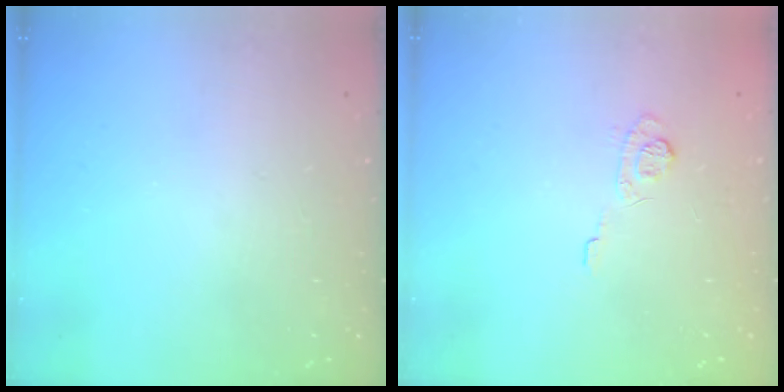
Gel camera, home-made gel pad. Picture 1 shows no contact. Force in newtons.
{"total": 6.2, "press": 6.1, "slide": 1.5}